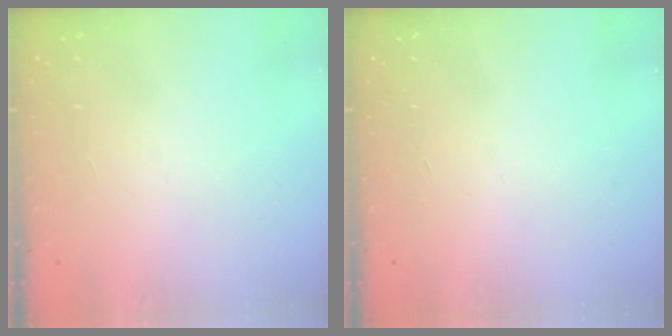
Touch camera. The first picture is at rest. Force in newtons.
{"total": 0.9, "press": 0.9, "slide": 0.2}